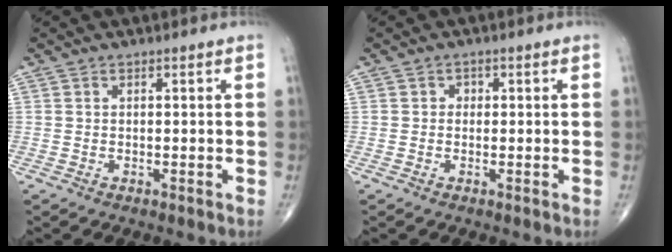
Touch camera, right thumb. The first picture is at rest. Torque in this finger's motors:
{"motor_torque": [-0.11, -0.16, 0.22, 0.07, 0.00]}